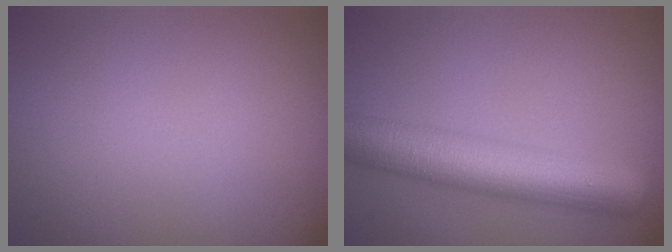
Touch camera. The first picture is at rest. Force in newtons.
{"total": 8.1, "press": 8.1, "slide": 0.2}